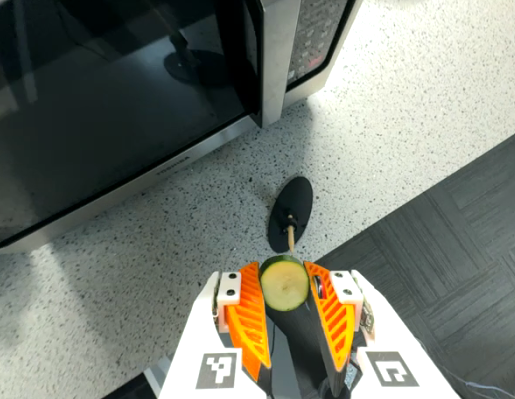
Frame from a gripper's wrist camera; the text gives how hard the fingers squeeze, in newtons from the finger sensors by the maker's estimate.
{"total": 8.5, "left": 8.2, "right": 8.8}